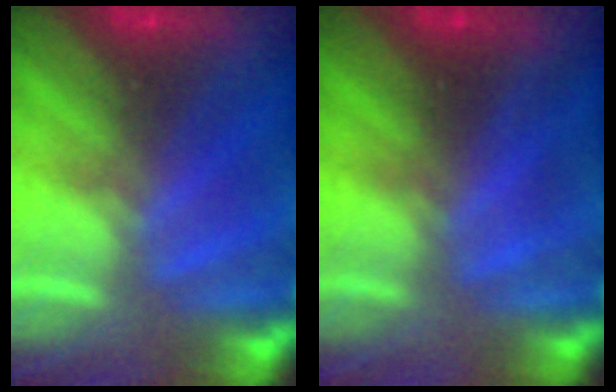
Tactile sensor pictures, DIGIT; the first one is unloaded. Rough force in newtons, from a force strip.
{"total": 1.7}